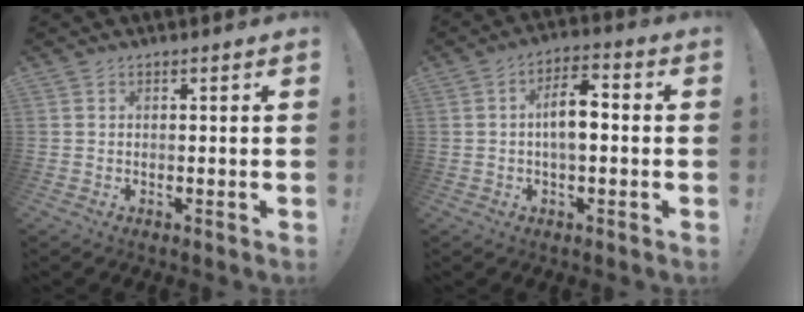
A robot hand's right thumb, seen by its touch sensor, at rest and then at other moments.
{"total": 8.4, "force": [-0.2, 3.8, 7.5], "torque": [-0.118, 0.006, -0.007]}